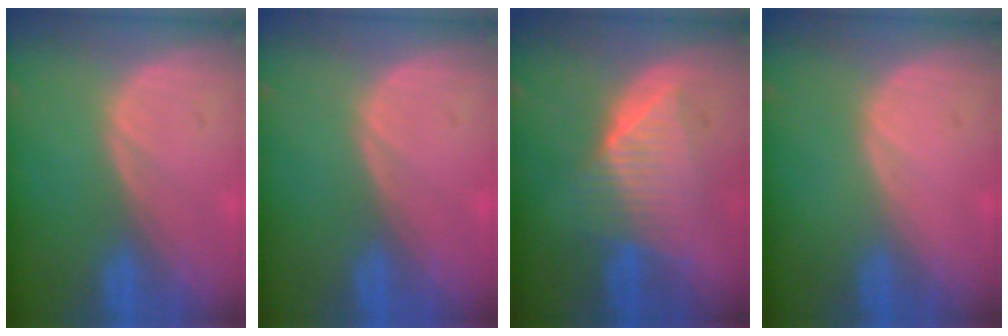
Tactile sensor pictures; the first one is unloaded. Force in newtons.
{"total": 0.0}
{"total": 6.9, "press": 6.9, "slide": 0.2}
{"total": 0.0}